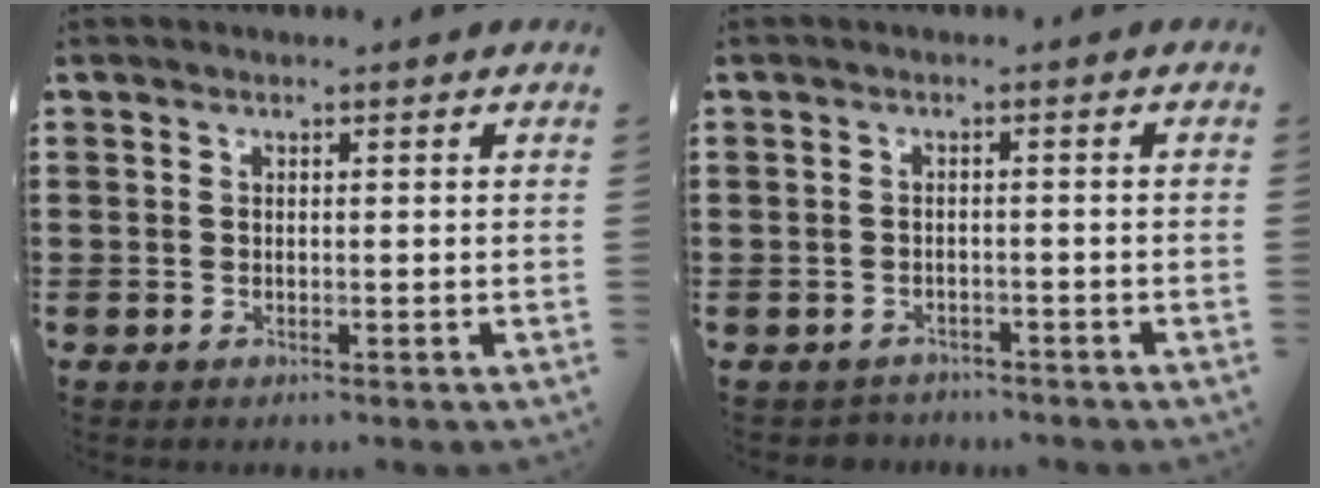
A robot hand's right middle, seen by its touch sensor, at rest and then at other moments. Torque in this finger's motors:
{"motor_torque": [-0.10, -0.01, -0.04, -0.02]}